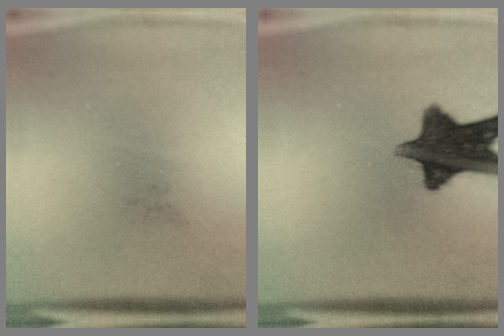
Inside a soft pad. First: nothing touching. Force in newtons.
{"total": 12.3}